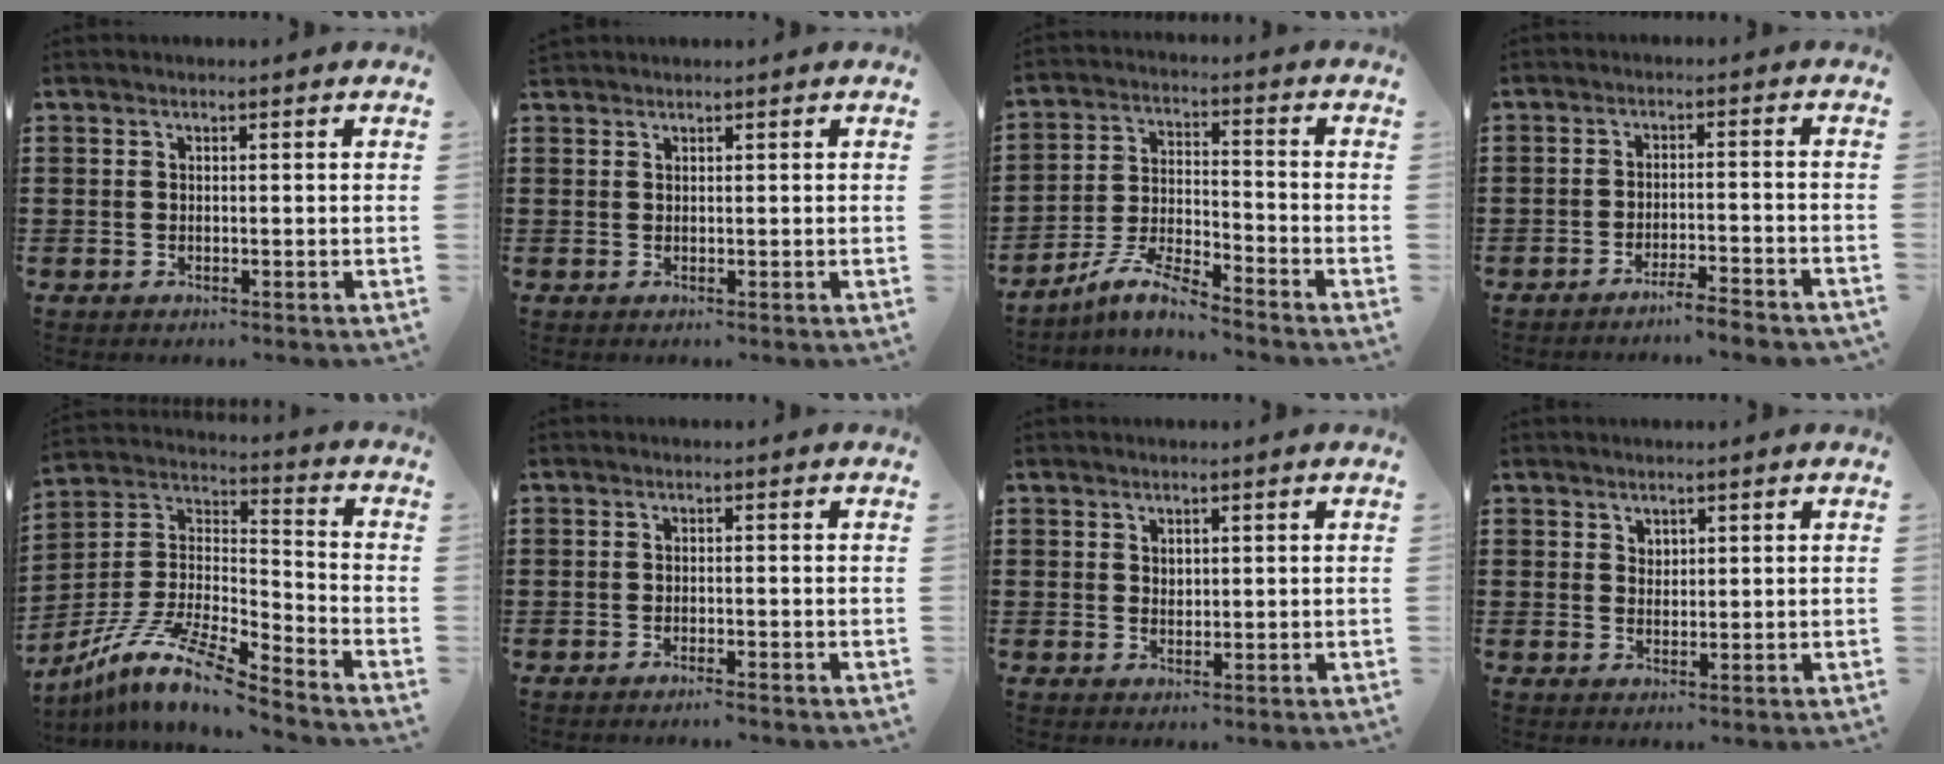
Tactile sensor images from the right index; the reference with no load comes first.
{"total": 0.6, "force": [0.5, 0.1, -0.1], "torque": [0.001, 0.002, 0.010]}
{"total": 7.0, "force": [-6.2, 0.4, 3.3], "torque": [-0.081, -0.006, -0.124]}
{"total": 3.5, "force": [-3.3, -0.4, 1.1], "torque": [-0.020, -0.004, -0.066]}
{"total": 11.1, "force": [-9.2, 0.8, 6.1], "torque": [-0.135, -0.001, -0.189]}
{"total": 1.2, "force": [-1.1, -0.1, 0.4], "torque": [-0.008, -0.001, -0.022]}
{"total": 1.2, "force": [0.9, 0.8, 0.3], "torque": [-0.006, 0.003, 0.017]}
{"total": 1.5, "force": [1.2, 0.9, 0.2], "torque": [-0.005, 0.003, 0.023]}